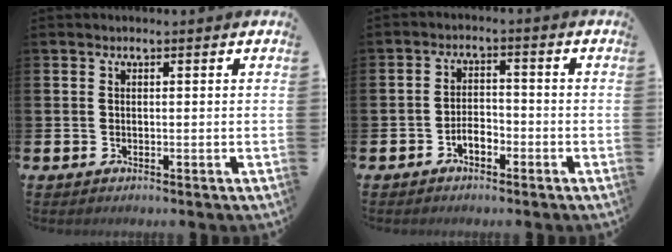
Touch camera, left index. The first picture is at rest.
{"total": 2.6, "force": [-1.7, 1.3, 1.4], "torque": [-0.034, 0.010, -0.035]}